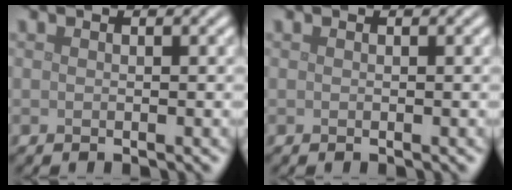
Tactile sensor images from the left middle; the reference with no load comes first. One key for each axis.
{"total": 0.0}